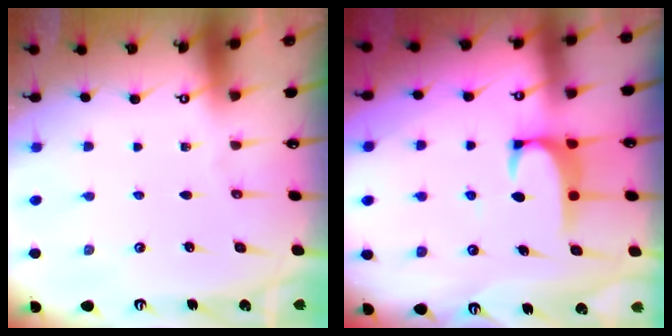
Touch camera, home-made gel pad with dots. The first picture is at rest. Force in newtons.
{"total": 1.9, "press": 1.9, "slide": 0.3}